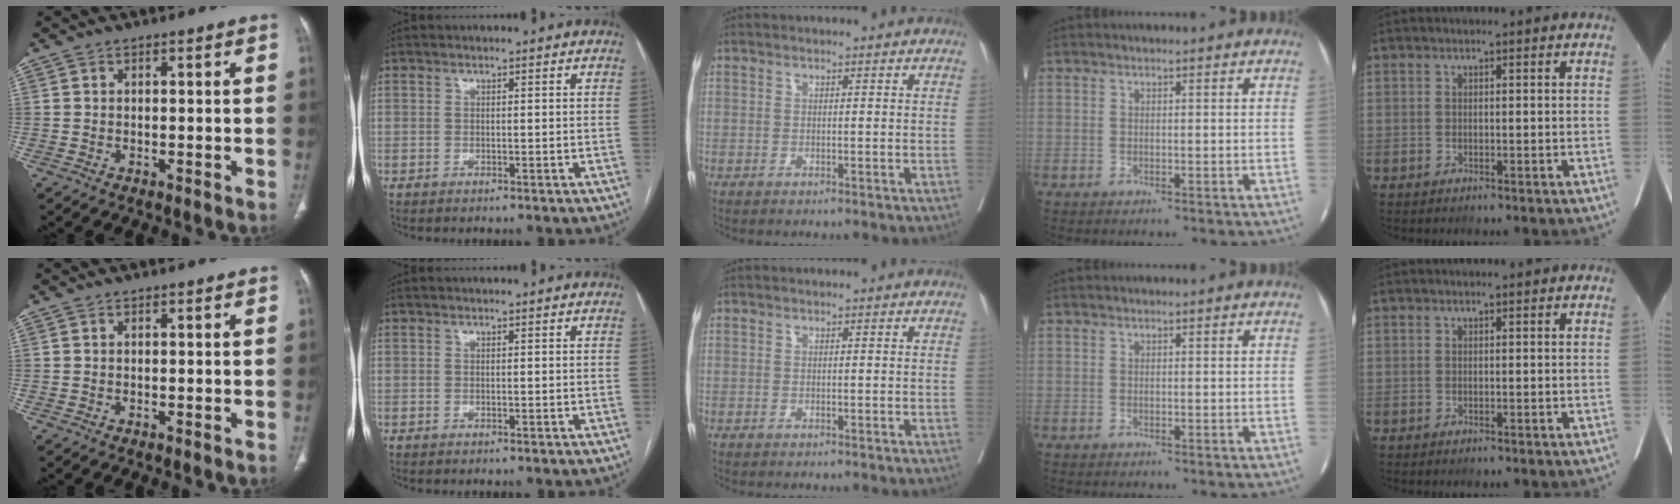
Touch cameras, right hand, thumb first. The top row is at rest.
{}